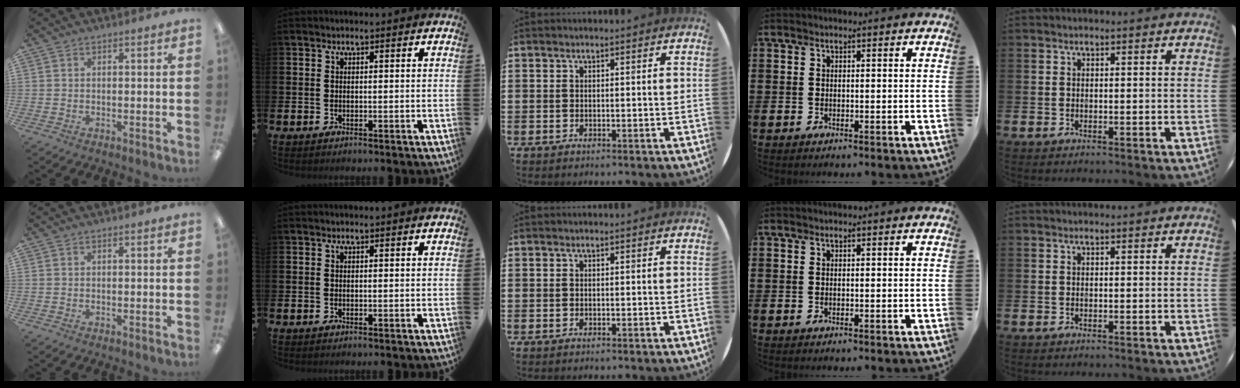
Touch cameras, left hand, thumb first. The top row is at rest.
{}